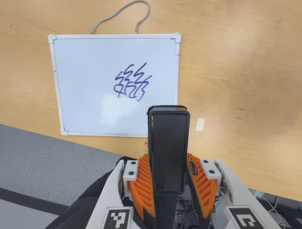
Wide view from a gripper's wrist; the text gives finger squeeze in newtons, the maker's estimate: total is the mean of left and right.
{"total": 5.3, "left": 3.4, "right": 7.1}